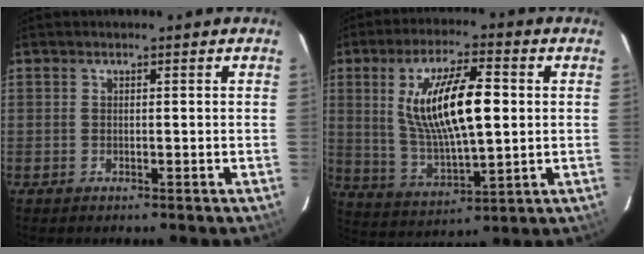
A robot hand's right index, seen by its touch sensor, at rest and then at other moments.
{"total": 16.3, "force": [2.7, 5.2, 15.2], "torque": [-0.285, 0.002, 0.060]}